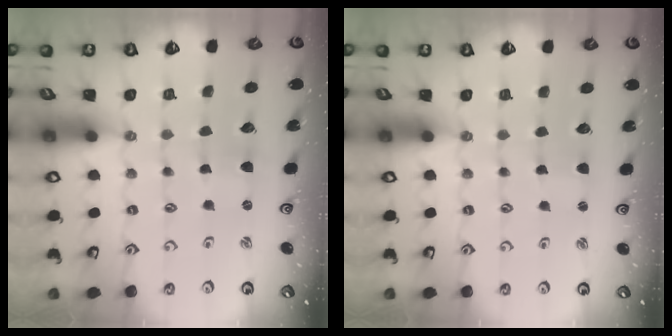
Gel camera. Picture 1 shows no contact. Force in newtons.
{"total": 1.1, "press": 1.1, "slide": 0.2}